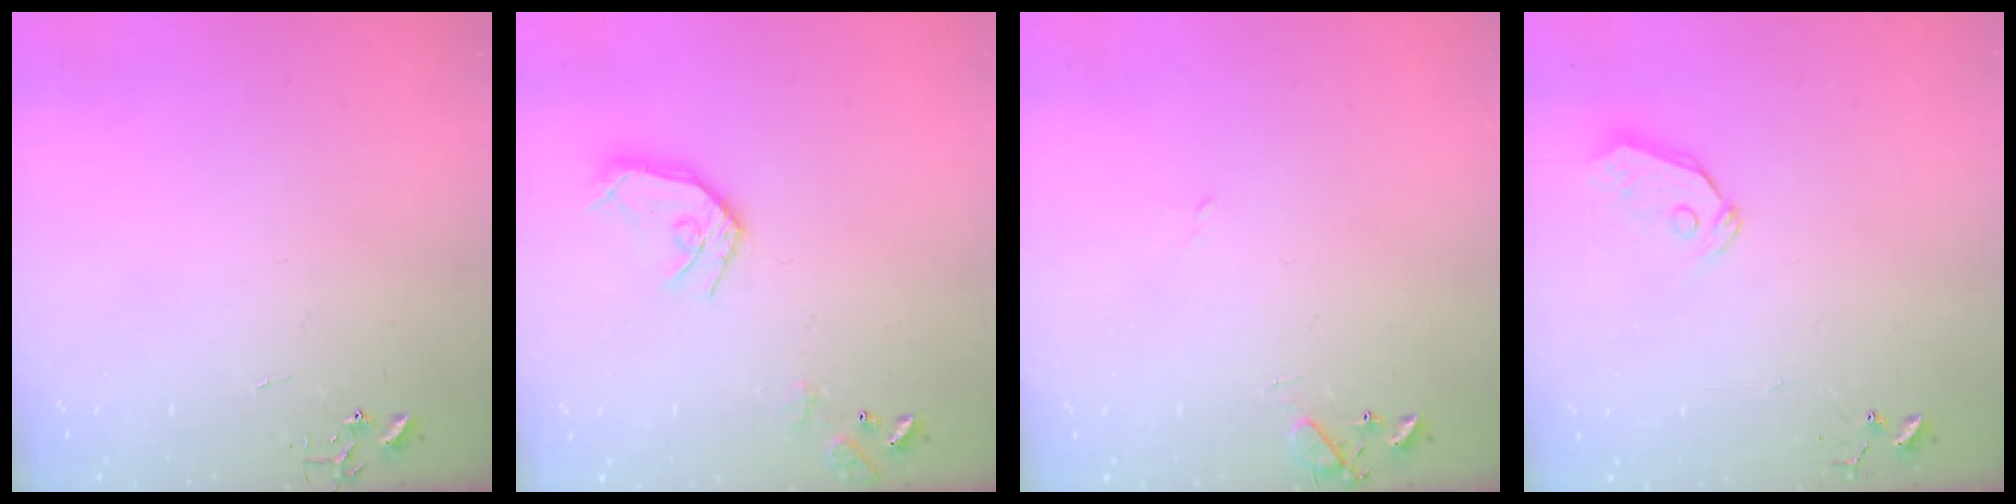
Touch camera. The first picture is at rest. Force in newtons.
{"total": 12.7, "press": 12.6, "slide": 1.6}
{"total": 8.6, "press": 8.5, "slide": 1.1}
{"total": 4.8, "press": 4.8, "slide": 0.4}